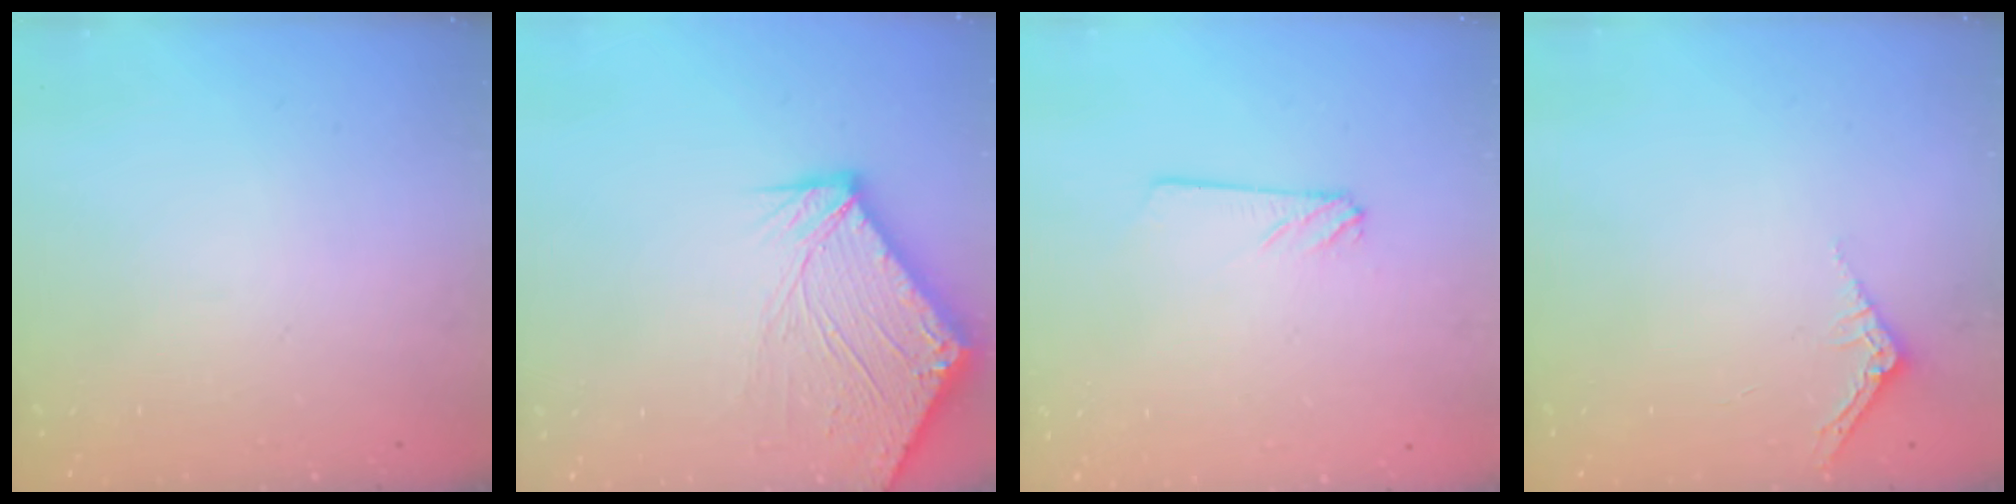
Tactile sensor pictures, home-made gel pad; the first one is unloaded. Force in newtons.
{"total": 9.6, "press": 9.5, "slide": 1.2}
{"total": 2.4, "press": 2.4, "slide": 0.3}
{"total": 2.5, "press": 2.5, "slide": 0.2}